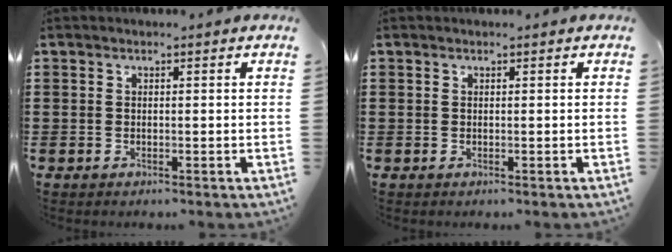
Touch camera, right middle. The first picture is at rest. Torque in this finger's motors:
{"motor_torque": [0.04, -0.04, 0.00, -0.01]}